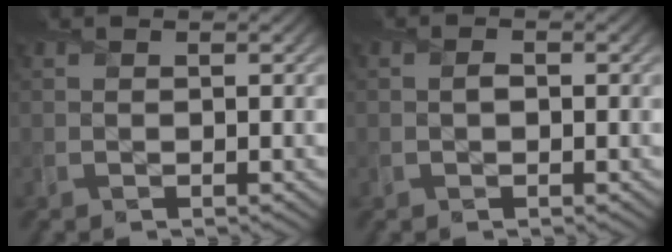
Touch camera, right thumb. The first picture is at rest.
{"total": 1.0, "force": [-0.1, 0.8, 0.6], "torque": [-0.010, -0.001, -0.007]}